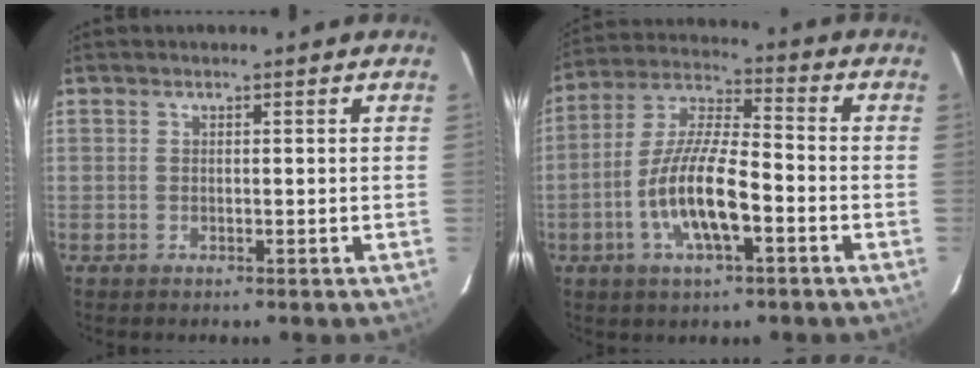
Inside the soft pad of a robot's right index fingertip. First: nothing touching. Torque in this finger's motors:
{"motor_torque": [1.33, -0.82, 0.55, 0.21]}